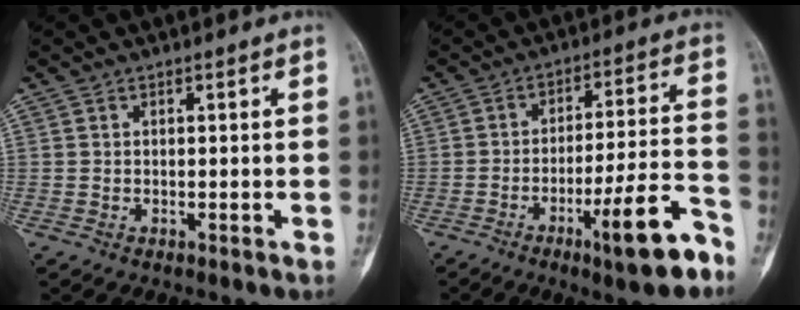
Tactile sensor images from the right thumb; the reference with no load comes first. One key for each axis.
{"total": 13.8, "fx": -7.9, "fy": 2.2, "fz": 11.1, "tx": -0.167, "ty": 0.050, "tz": -0.116}